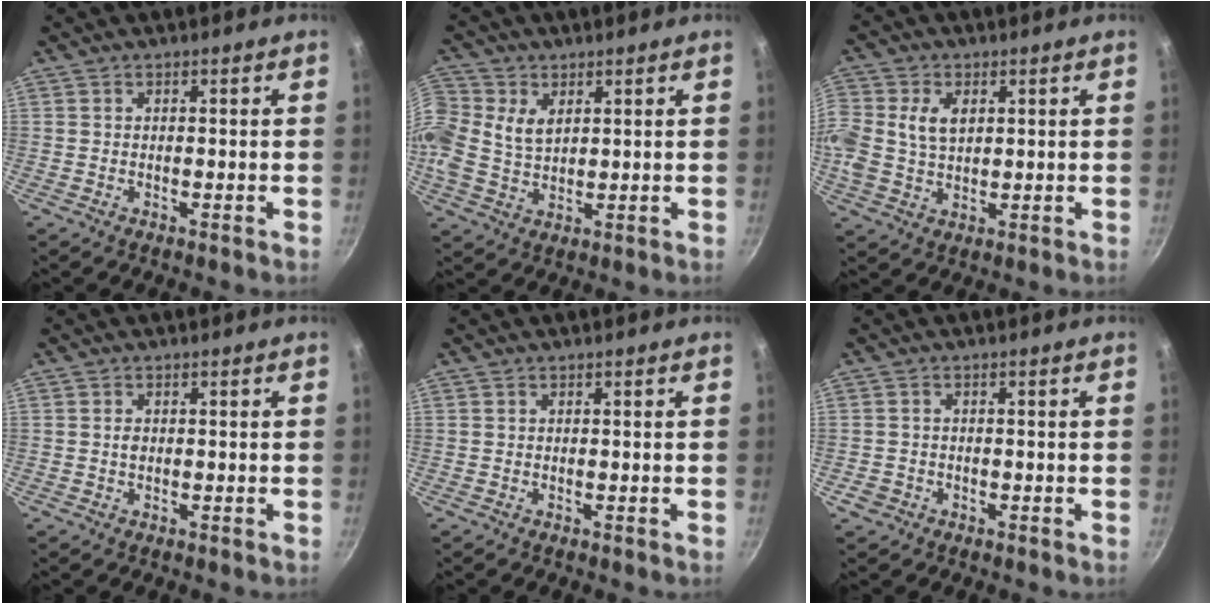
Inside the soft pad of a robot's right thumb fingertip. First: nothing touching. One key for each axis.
{"total": 9.0, "fx": 2.4, "fy": 6.9, "fz": 5.3, "tx": -0.116, "ty": 0.004, "tz": 0.041}
{"total": 8.4, "fx": 1.7, "fy": 6.0, "fz": 5.7, "tx": -0.111, "ty": 0.003, "tz": 0.026}
{"total": 1.1, "fx": 0.0, "fy": 0.8, "fz": 0.7, "tx": -0.010, "ty": 0.002, "tz": 0.000}
{"total": 0.0}
{"total": 2.3, "fx": -1.0, "fy": 1.9, "fz": 0.8, "tx": -0.014, "ty": 0.008, "tz": -0.014}